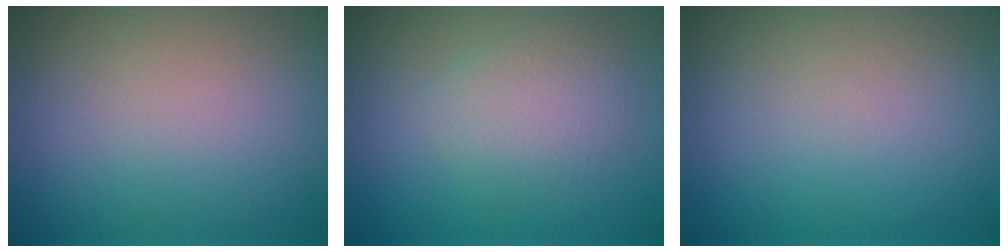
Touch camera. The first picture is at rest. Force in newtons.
{"total": 3.1, "press": 3.1, "slide": 0.0}
{"total": 0.0}